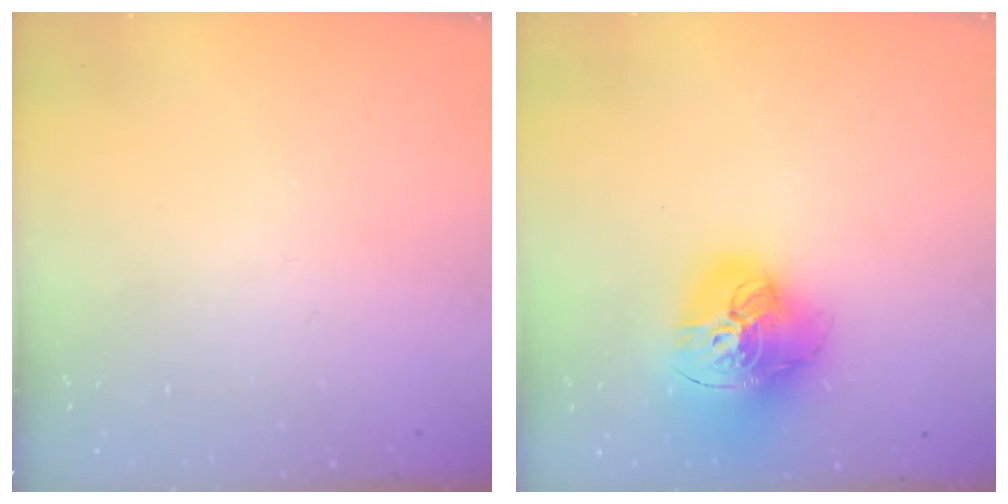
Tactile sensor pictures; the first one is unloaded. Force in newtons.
{"total": 21.0, "press": 20.9, "slide": 2.1}